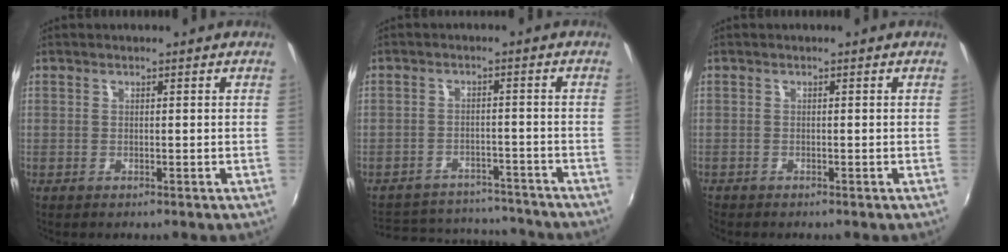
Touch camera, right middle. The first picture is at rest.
{"total": 14.8, "force": [-12.9, 5.9, 4.1], "torque": [-0.105, 0.032, -0.165]}
{"total": 0.6, "force": [-0.6, 0.3, 0.0], "torque": [-0.001, -0.002, -0.014]}